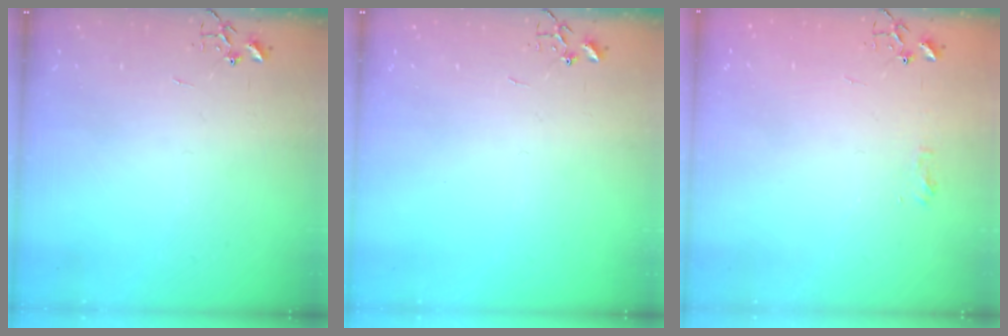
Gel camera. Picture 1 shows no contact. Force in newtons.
{"total": 0.0}
{"total": 6.0, "press": 6.0, "slide": 0.6}